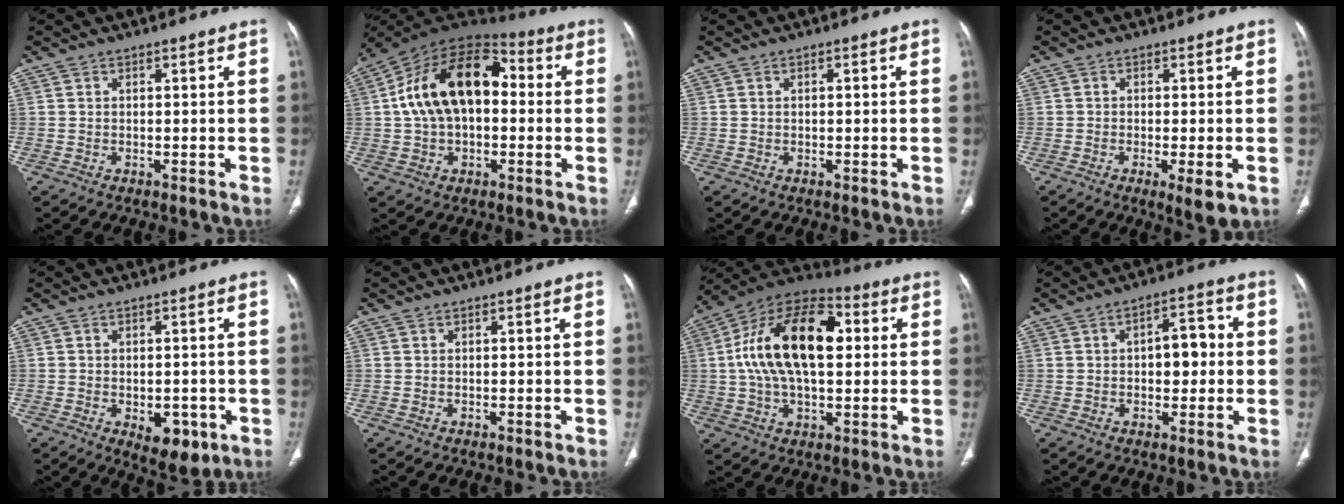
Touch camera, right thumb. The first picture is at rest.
{"total": 19.3, "force": [1.7, 11.9, 15.1], "torque": [-0.249, 0.041, 0.022]}
{"total": 0.6, "force": [0.1, 0.2, 0.6], "torque": [-0.009, 0.002, 0.002]}
{"total": 4.6, "force": [-1.6, 1.2, 4.1], "torque": [-0.068, -0.012, -0.024]}
{"total": 6.9, "force": [-2.4, 3.8, 5.2], "torque": [-0.051, 0.003, -0.017]}
{"total": 0.0}
{"total": 21.2, "force": [2.9, 11.5, 17.5], "torque": [-0.298, 0.026, 0.041]}
{"total": 6.9, "force": [0.3, 3.8, 5.7], "torque": [-0.059, 0.021, -0.002]}